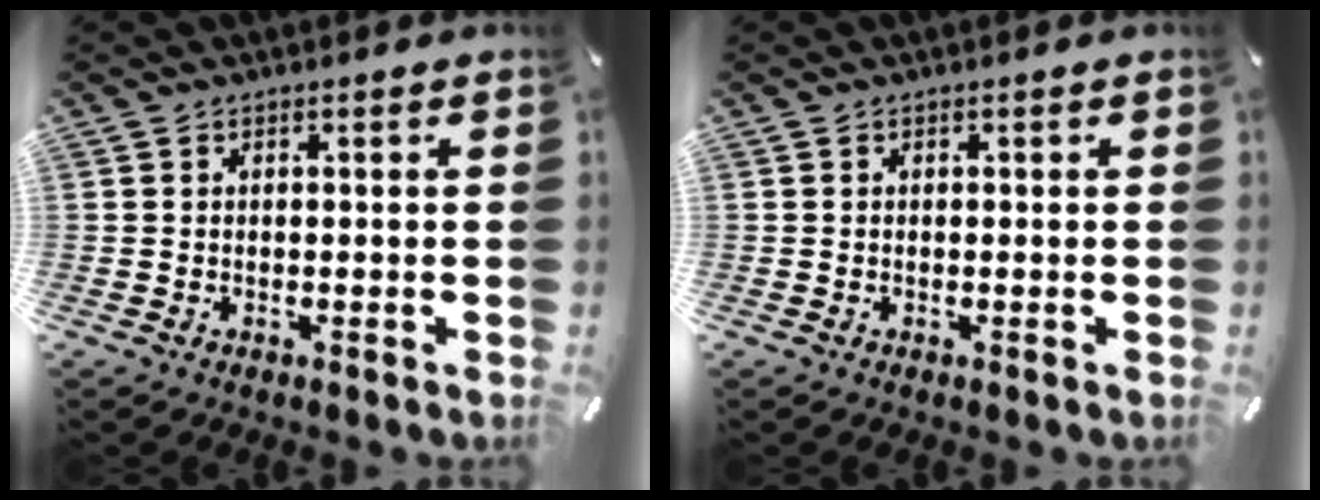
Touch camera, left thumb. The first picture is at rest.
{"total": 0.0}